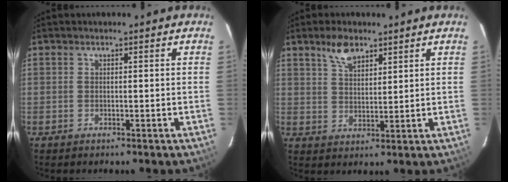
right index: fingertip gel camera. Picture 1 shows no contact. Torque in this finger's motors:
{"motor_torque": [0.33, 0.31, 0.09, 0.04]}